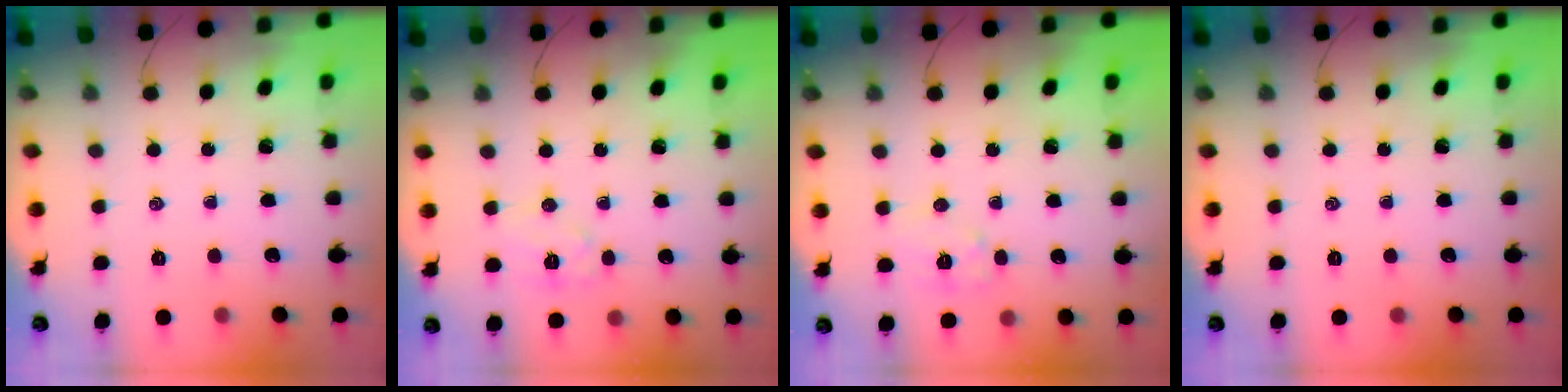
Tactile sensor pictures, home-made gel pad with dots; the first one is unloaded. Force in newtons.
{"total": 5.8, "press": 5.8, "slide": 0.7}
{"total": 6.2, "press": 6.2, "slide": 0.9}
{"total": 0.0}